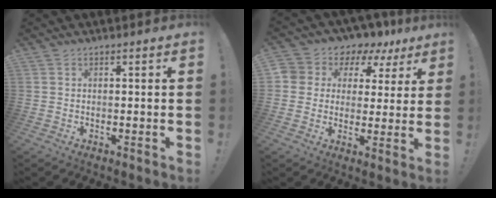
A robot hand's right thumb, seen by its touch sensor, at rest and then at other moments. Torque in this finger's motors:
{"motor_torque": [-0.22, 0.13, 0.24, 0.04, 0.14]}